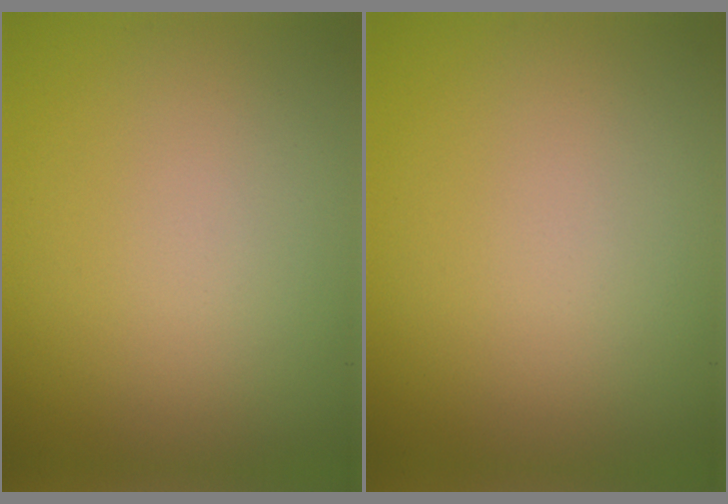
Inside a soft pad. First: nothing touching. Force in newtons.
{"total": 0.0}